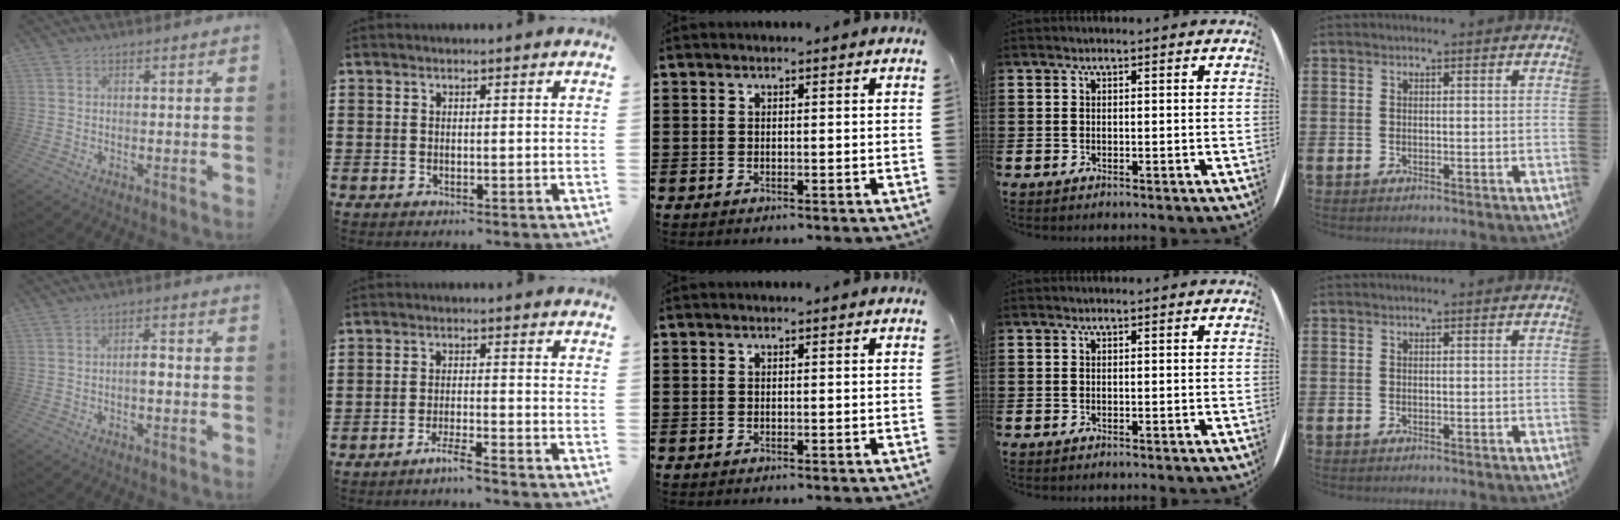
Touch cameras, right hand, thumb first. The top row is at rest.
{"thumb": {"total": 3.5, "force": [-1.0, 1.3, 3.1], "torque": [-0.047, 0.007, -0.020]}, "index": {"total": 3.1, "force": [-2.7, -0.2, 1.6], "torque": [-0.032, 0.000, -0.051]}}